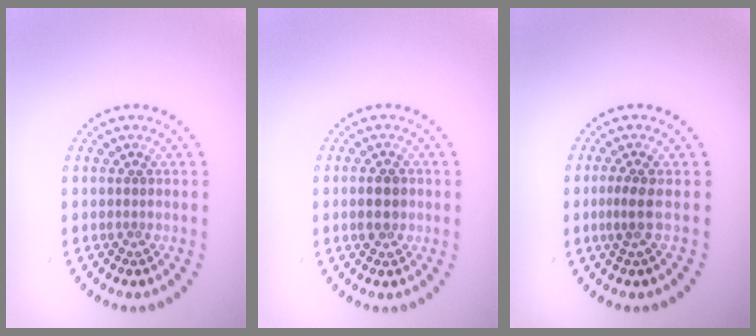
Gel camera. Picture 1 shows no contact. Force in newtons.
{"total": 2.7, "press": 2.7, "slide": 0.2}
{"total": 1.8, "press": 1.3, "slide": 1.2}